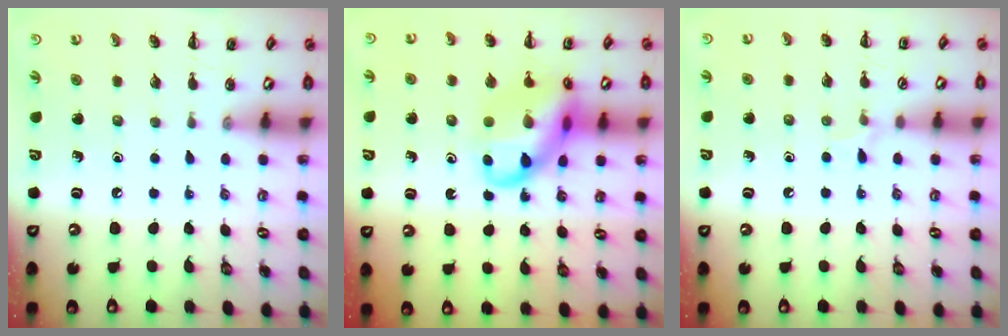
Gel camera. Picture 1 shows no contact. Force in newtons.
{"total": 15.5, "press": 15.4, "slide": 2.1}
{"total": 4.9, "press": 4.6, "slide": 1.8}